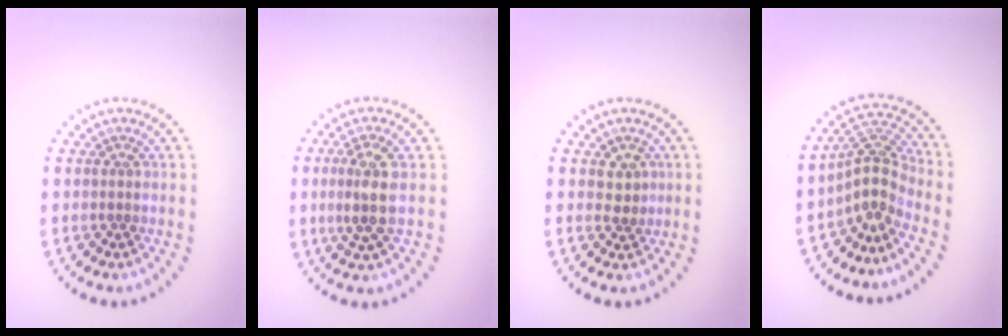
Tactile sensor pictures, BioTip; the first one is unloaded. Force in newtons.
{"total": 3.1, "press": 2.9, "slide": 1.2}
{"total": 1.8, "press": 1.6, "slide": 0.7}
{"total": 3.7, "press": 2.6, "slide": 2.6}